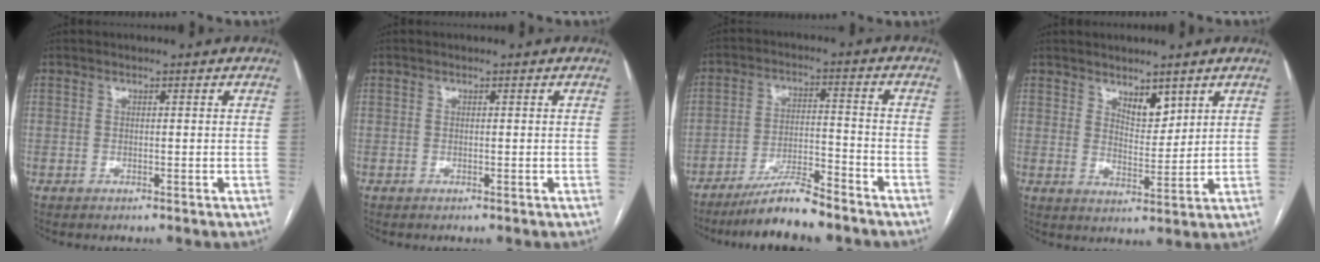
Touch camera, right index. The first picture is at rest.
{"total": 0.0}
{"total": 8.7, "force": [-7.5, 0.5, 4.4], "torque": [-0.076, -0.008, -0.133]}
{"total": 4.5, "force": [3.1, 2.0, 2.6], "torque": [-0.041, -0.009, 0.056]}